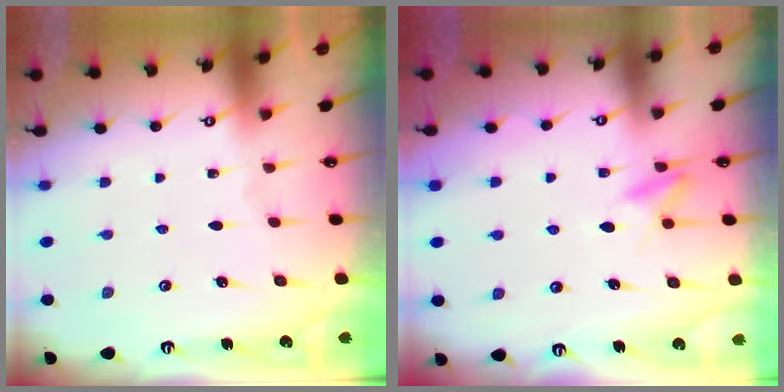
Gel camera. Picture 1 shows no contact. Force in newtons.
{"total": 9.9, "press": 9.8, "slide": 1.4}